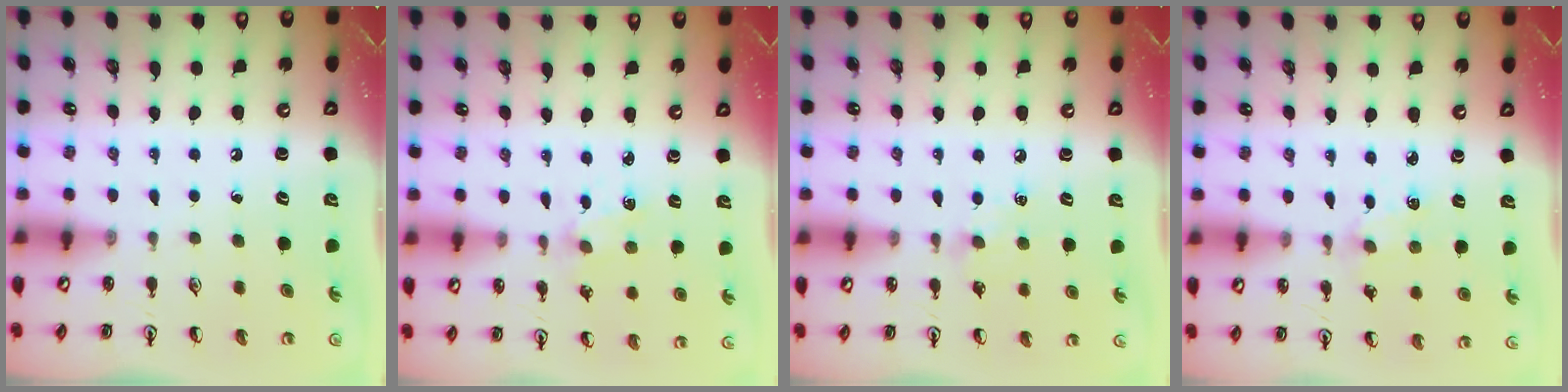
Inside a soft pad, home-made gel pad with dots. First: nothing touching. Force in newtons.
{"total": 1.3, "press": 1.2, "slide": 0.4}
{"total": 6.3, "press": 6.2, "slide": 0.8}
{"total": 2.3, "press": 2.3, "slide": 0.4}